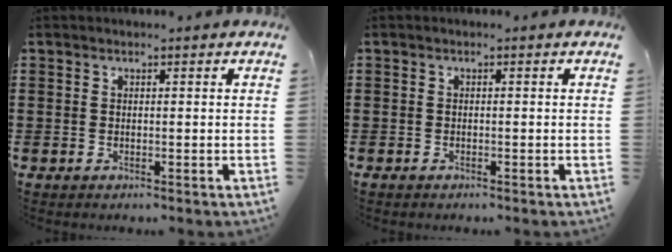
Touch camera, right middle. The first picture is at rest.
{"total": 0.5, "force": [-0.5, 0.2, 0.2], "torque": [-0.005, -0.001, -0.009]}